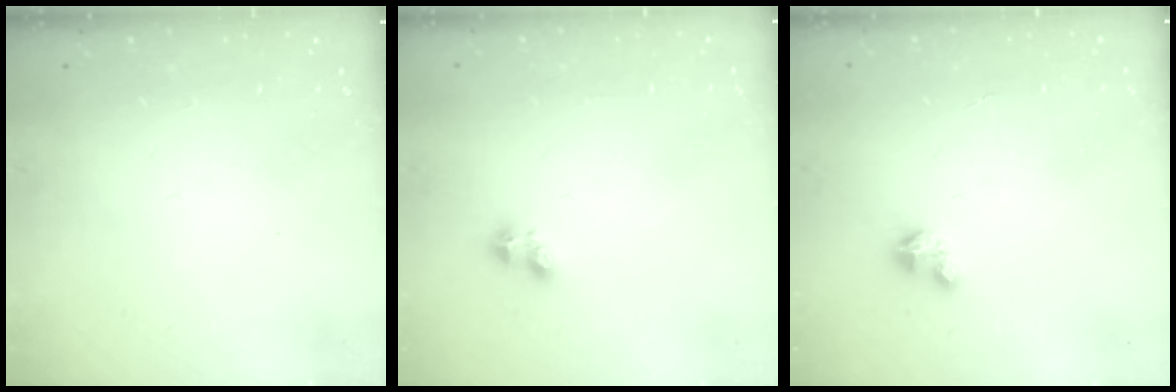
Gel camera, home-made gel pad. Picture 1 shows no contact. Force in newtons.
{"total": 2.2, "press": 2.2, "slide": 0.5}
{"total": 1.9, "press": 1.9, "slide": 0.1}